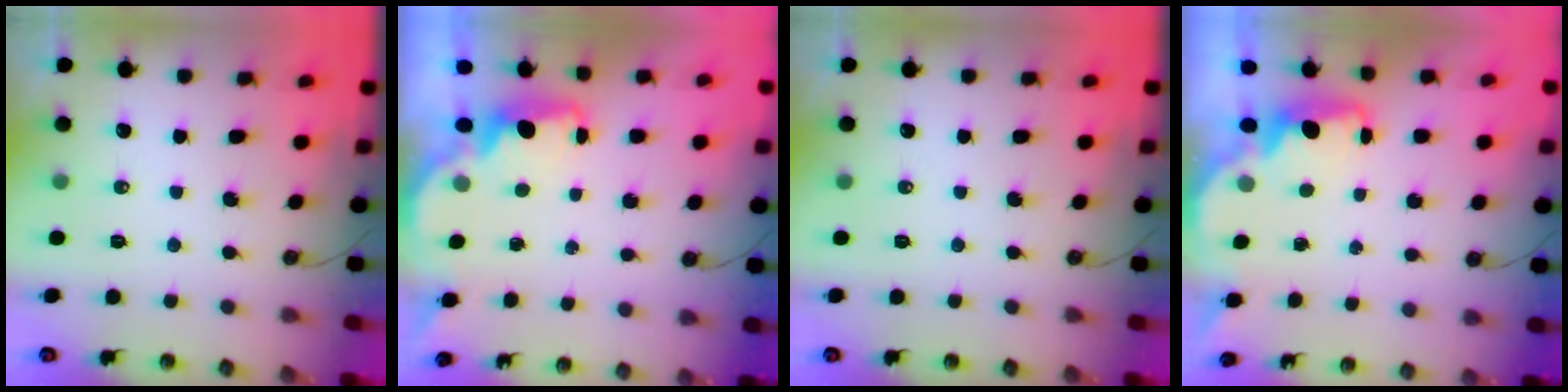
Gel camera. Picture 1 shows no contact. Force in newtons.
{"total": 1.8, "press": 1.6, "slide": 0.7}
{"total": 0.0}
{"total": 1.9, "press": 1.8, "slide": 0.7}